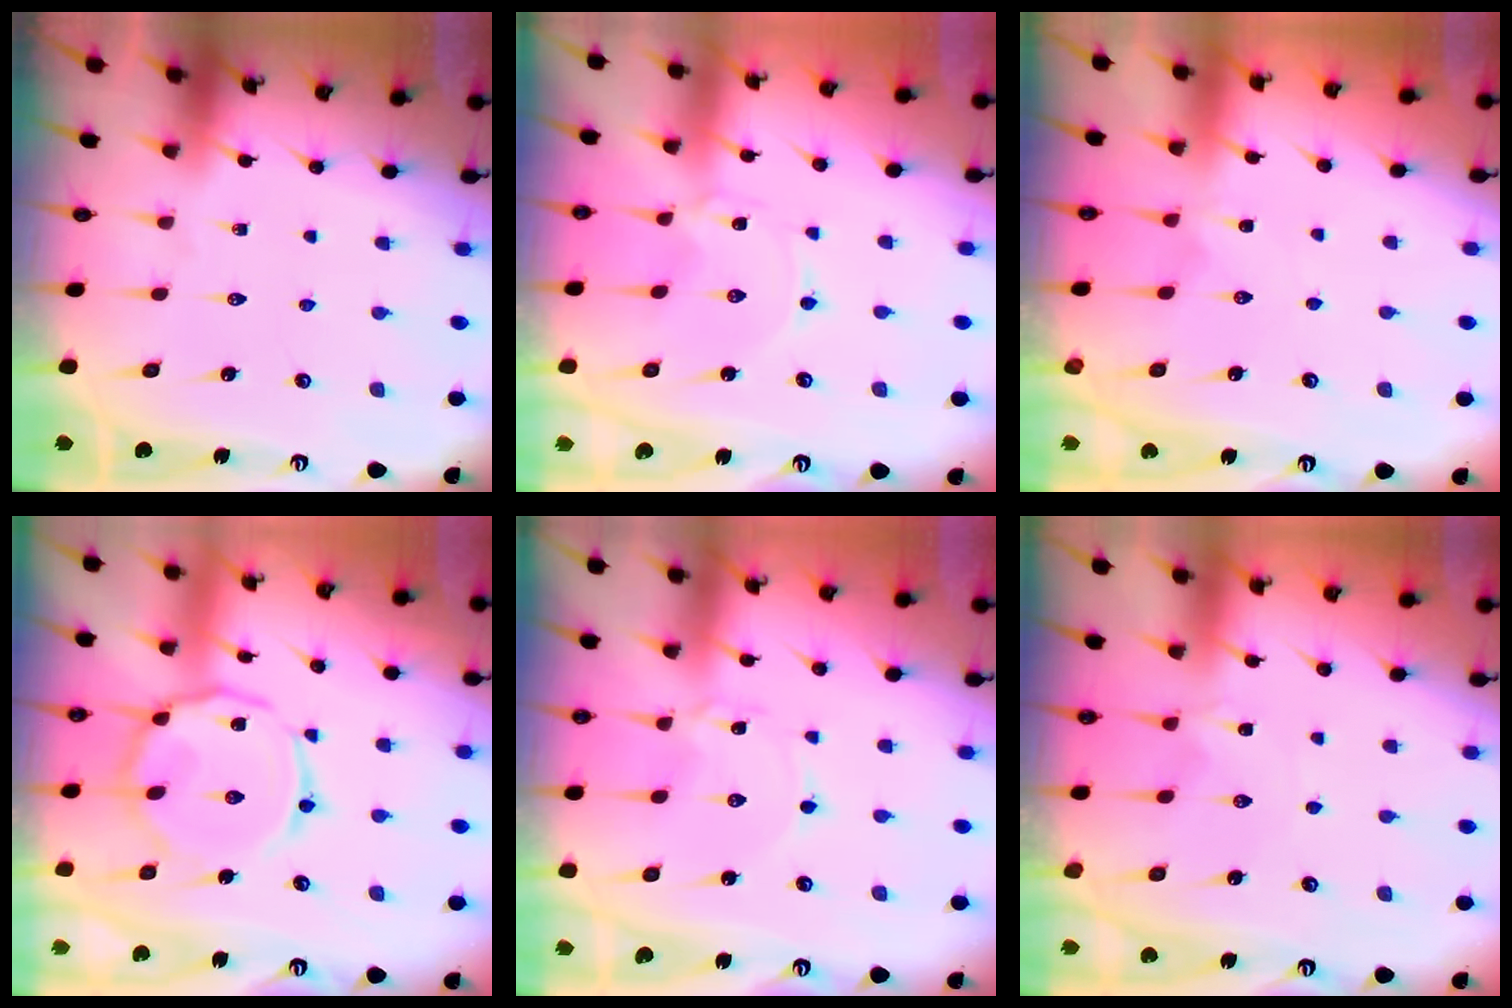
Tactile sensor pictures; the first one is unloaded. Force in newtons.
{"total": 0.0}
{"total": 1.0, "press": 1.0, "slide": 0.3}
{"total": 12.6, "press": 12.6, "slide": 1.0}
{"total": 1.2, "press": 1.2, "slide": 0.1}
{"total": 1.3, "press": 1.2, "slide": 0.4}